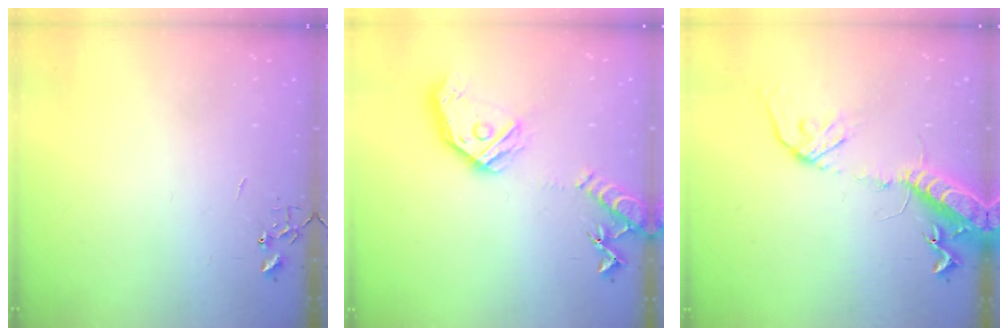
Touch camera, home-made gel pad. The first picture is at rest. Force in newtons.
{"total": 17.1, "press": 16.9, "slide": 2.2}
{"total": 16.2, "press": 15.8, "slide": 3.6}